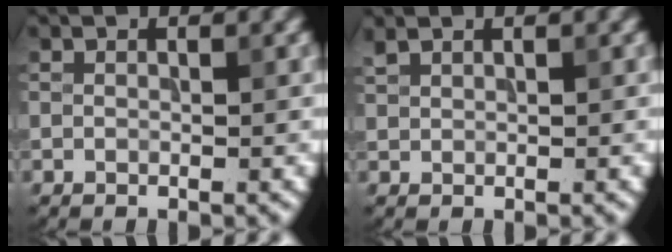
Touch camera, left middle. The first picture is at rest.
{"total": 1.2, "force": [1.2, 0.2, 0.2], "torque": [-0.009, 0.008, 0.026]}